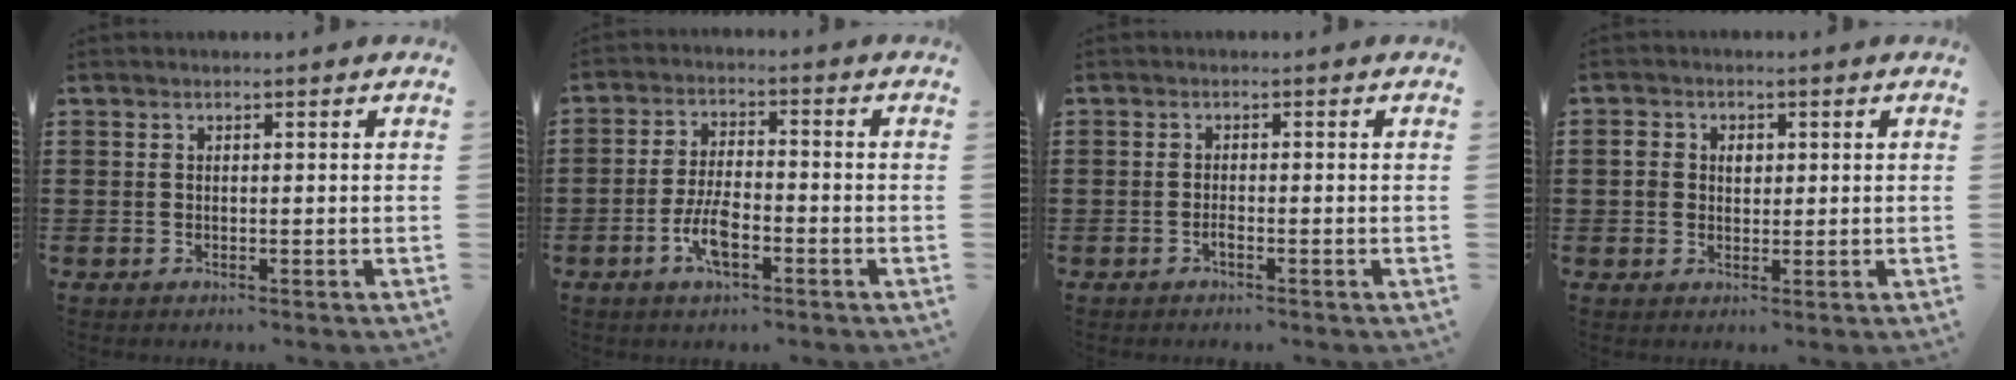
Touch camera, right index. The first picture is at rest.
{"total": 6.1, "force": [-2.6, 2.4, 5.0], "torque": [-0.117, 0.000, -0.055]}
{"total": 1.0, "force": [-0.6, 0.2, 0.7], "torque": [-0.016, -0.005, -0.011]}
{"total": 2.4, "force": [0.3, 2.0, 1.4], "torque": [-0.033, 0.013, 0.004]}